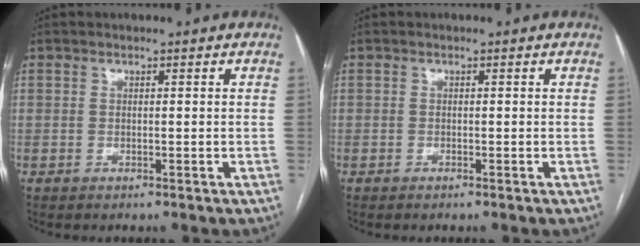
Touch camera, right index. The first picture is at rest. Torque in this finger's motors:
{"motor_torque": [0.03, 0.03, -0.02, -0.01]}